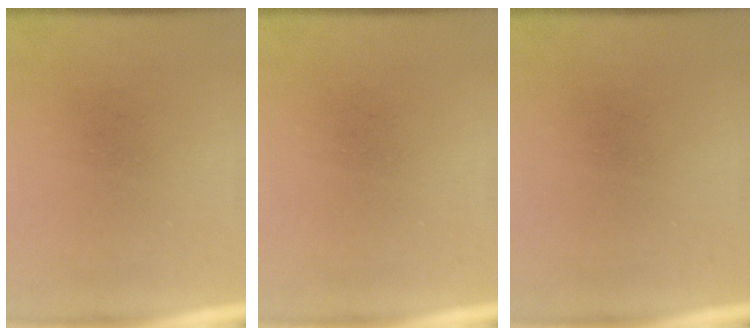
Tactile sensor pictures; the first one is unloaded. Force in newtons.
{"total": 0.0}
{"total": 0.0}